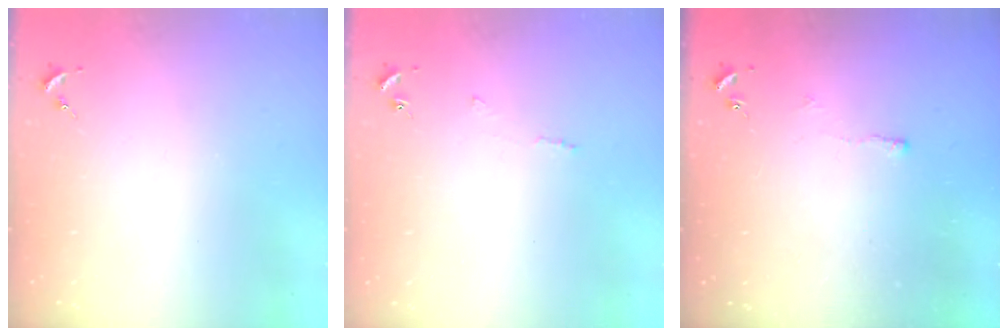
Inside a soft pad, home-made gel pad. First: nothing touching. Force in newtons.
{"total": 2.9, "press": 2.9, "slide": 0.5}
{"total": 2.8, "press": 2.8, "slide": 0.6}